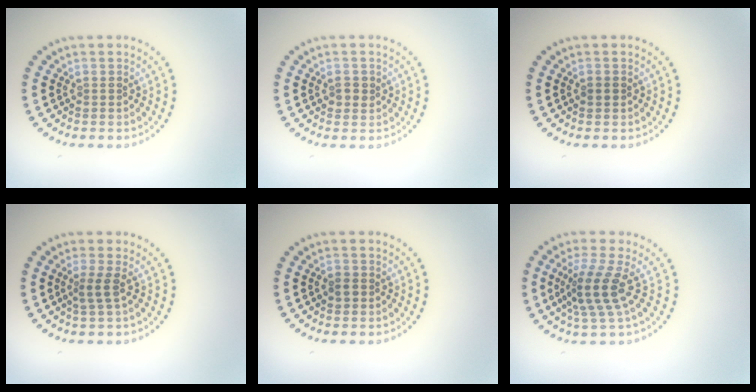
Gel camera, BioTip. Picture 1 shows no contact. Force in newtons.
{"total": 1.2, "press": 1.2, "slide": 0.1}
{"total": 0.8, "press": 0.8, "slide": 0.1}
{"total": 1.7, "press": 1.2, "slide": 1.2}
{"total": 1.0, "press": 1.0, "slide": 0.1}
{"total": 3.8, "press": 2.9, "slide": 2.5}